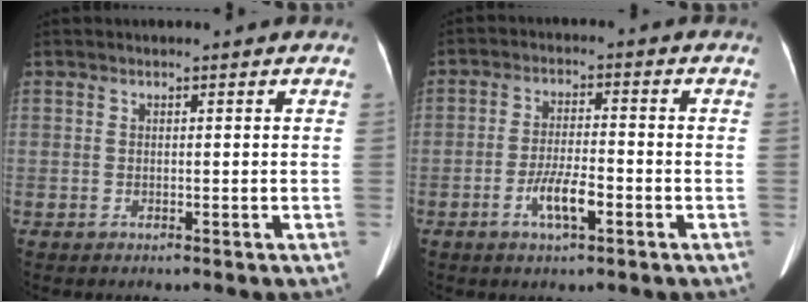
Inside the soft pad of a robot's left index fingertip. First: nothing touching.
{"total": 5.7, "force": [-2.6, 1.3, 4.9], "torque": [-0.096, 0.000, -0.046]}